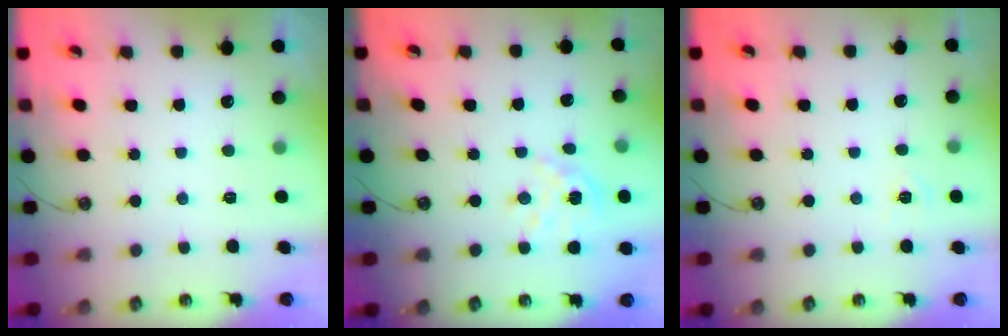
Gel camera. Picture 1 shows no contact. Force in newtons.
{"total": 6.8, "press": 6.8, "slide": 0.6}
{"total": 3.2, "press": 3.2, "slide": 0.4}